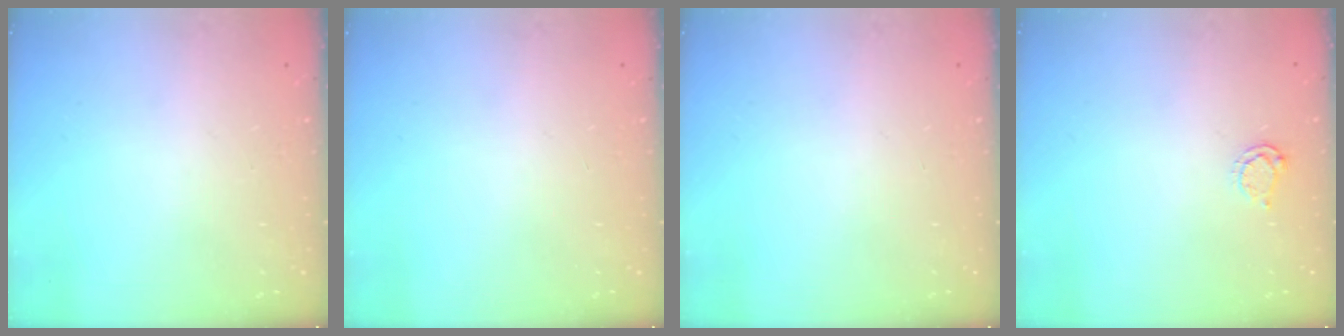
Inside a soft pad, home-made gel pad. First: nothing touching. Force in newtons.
{"total": 0.0}
{"total": 0.0}
{"total": 3.7, "press": 3.7, "slide": 0.5}